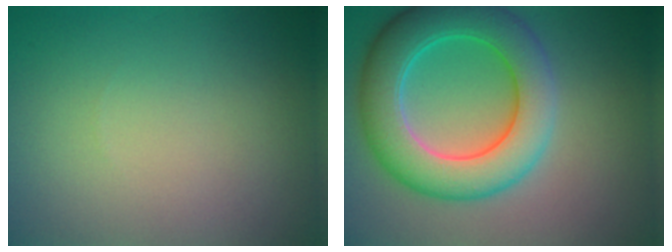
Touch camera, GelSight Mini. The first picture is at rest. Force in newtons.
{"total": 8.4, "press": 8.4, "slide": 0.2}